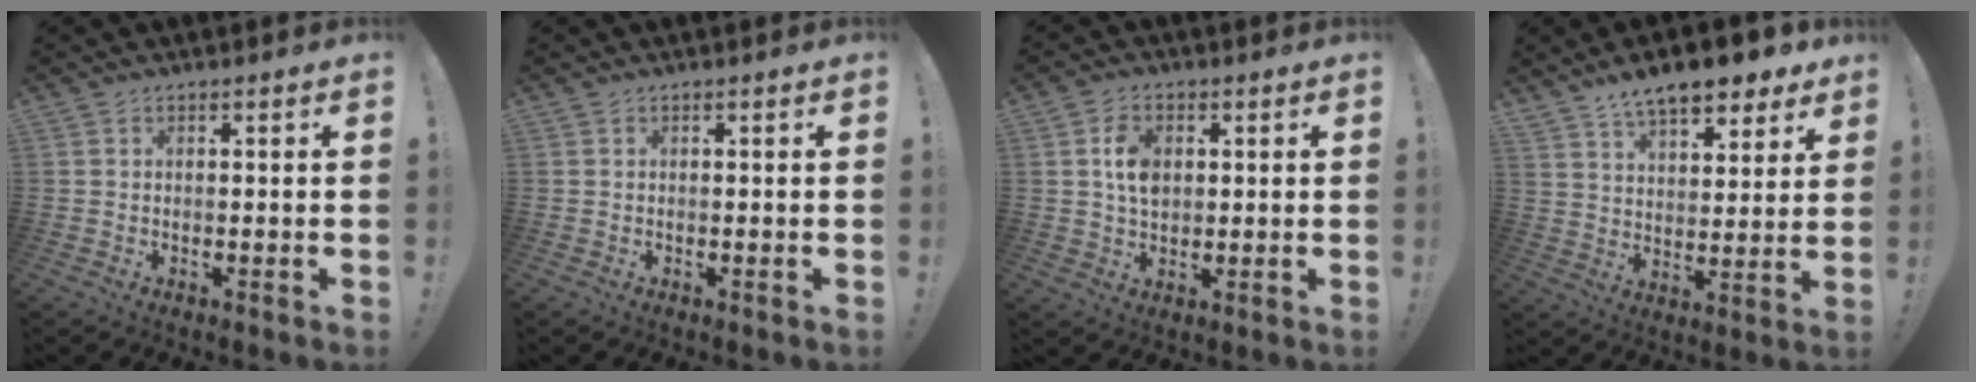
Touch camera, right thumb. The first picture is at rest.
{"total": 0.0}
{"total": 7.0, "force": [1.3, 5.0, 4.7], "torque": [-0.068, 0.004, 0.024]}
{"total": 12.1, "force": [9.4, 4.5, 6.1], "torque": [-0.100, -0.064, 0.166]}